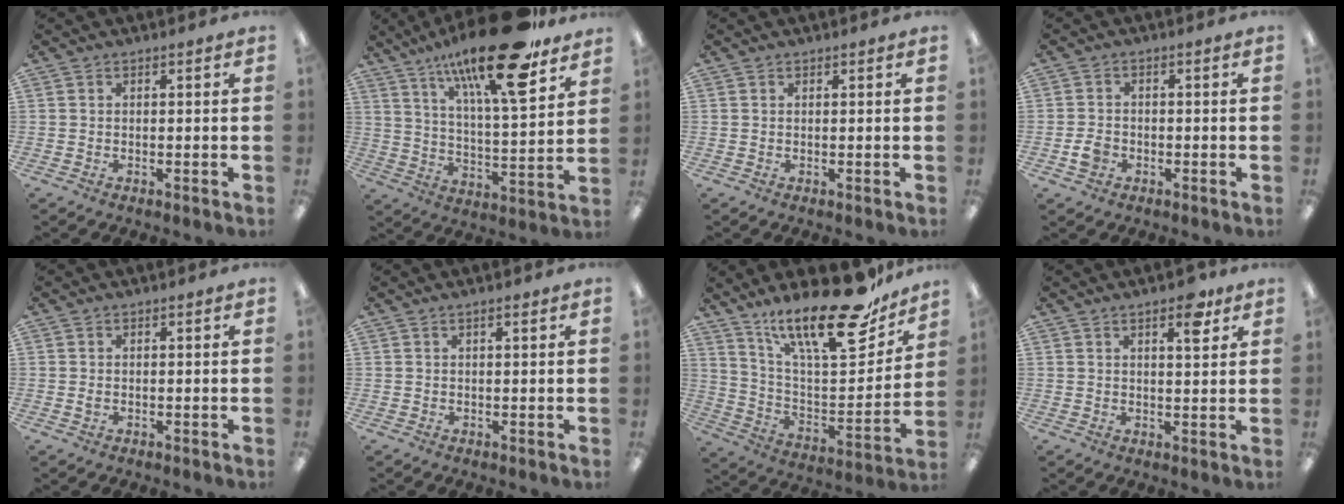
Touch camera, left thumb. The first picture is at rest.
{"total": 22.4, "force": [15.3, 5.7, 15.3], "torque": [-0.249, -0.088, 0.246]}
{"total": 0.5, "force": [0.4, 0.3, -0.1], "torque": [0.002, 0.001, 0.008]}
{"total": 3.3, "force": [-1.3, 2.6, 1.5], "torque": [-0.022, 0.006, -0.021]}
{"total": 0.7, "force": [0.0, 0.6, 0.4], "torque": [-0.009, 0.002, 0.000]}
{"total": 0.8, "force": [0.6, 0.2, 0.4], "torque": [-0.008, 0.001, 0.011]}
{"total": 24.3, "force": [17.8, 7.2, 14.9], "torque": [-0.222, -0.117, 0.295]}
{"total": 6.1, "force": [4.0, 2.3, 3.9], "torque": [-0.039, -0.021, 0.062]}